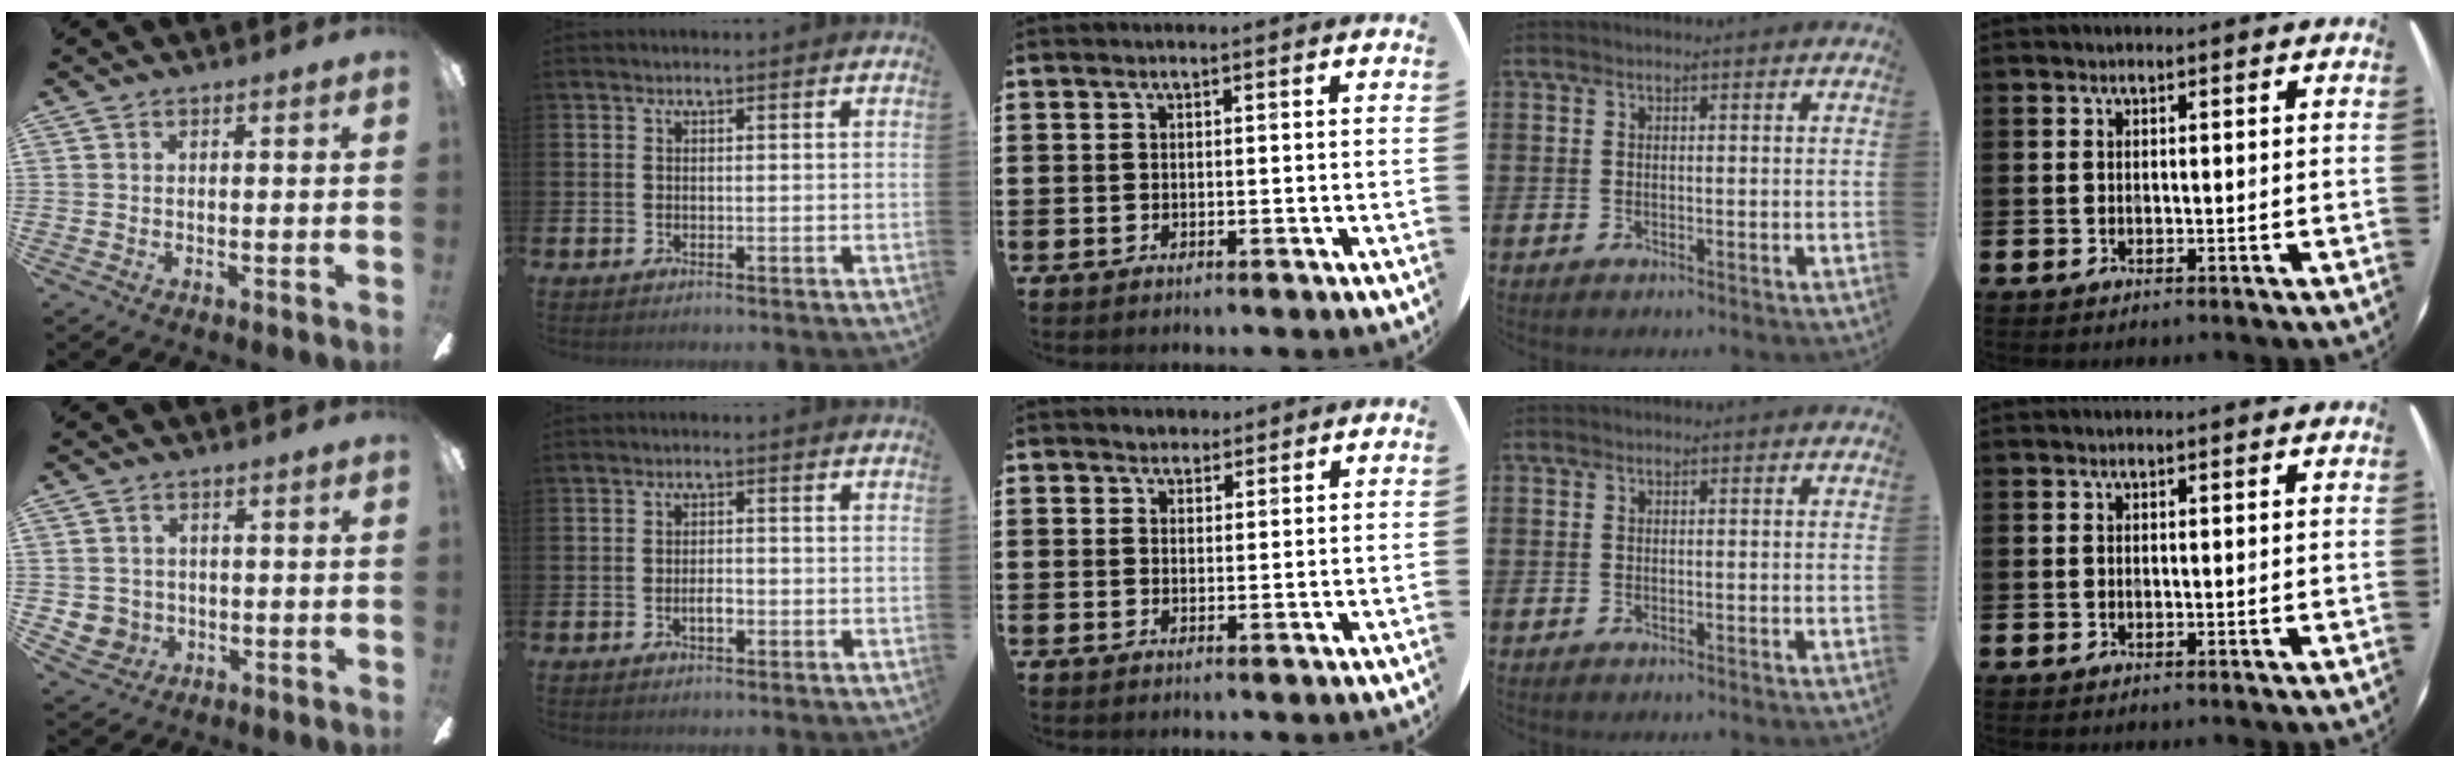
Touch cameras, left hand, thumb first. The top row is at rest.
{"thumb": {"total": 3.8, "force": [0.1, 3.8, 0.2], "torque": [-0.014, 0.008, 0.005]}, "index": {"total": 1.8, "force": [-0.6, 0.9, 1.5], "torque": [-0.019, 0.000, -0.015]}, "middle": {"total": 1.9, "force": [1.7, 0.7, -0.1], "torque": [0.008, 0.001, 0.032]}}